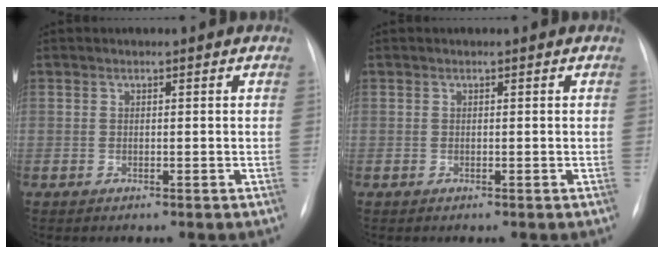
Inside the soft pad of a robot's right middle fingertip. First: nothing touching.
{"total": 0.0}